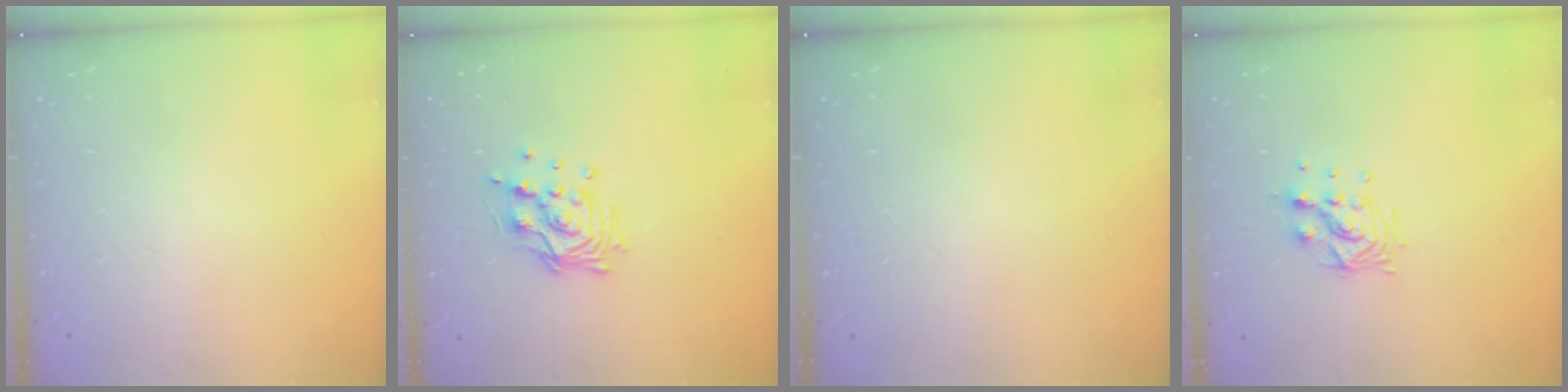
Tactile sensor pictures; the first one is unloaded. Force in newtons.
{"total": 11.7, "press": 11.7, "slide": 0.9}
{"total": 0.0}
{"total": 8.4, "press": 8.4, "slide": 0.3}